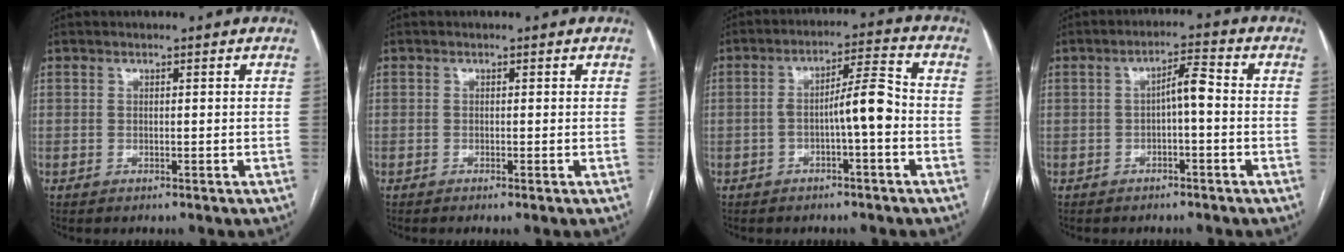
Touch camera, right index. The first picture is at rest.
{"total": 0.5, "force": [-0.3, -0.1, 0.4], "torque": [-0.008, 0.000, -0.007]}
{"total": 6.5, "force": [-1.7, 0.6, 6.3], "torque": [-0.100, 0.022, -0.026]}
{"total": 3.8, "force": [-0.6, 0.7, 3.7], "torque": [-0.060, 0.016, -0.007]}